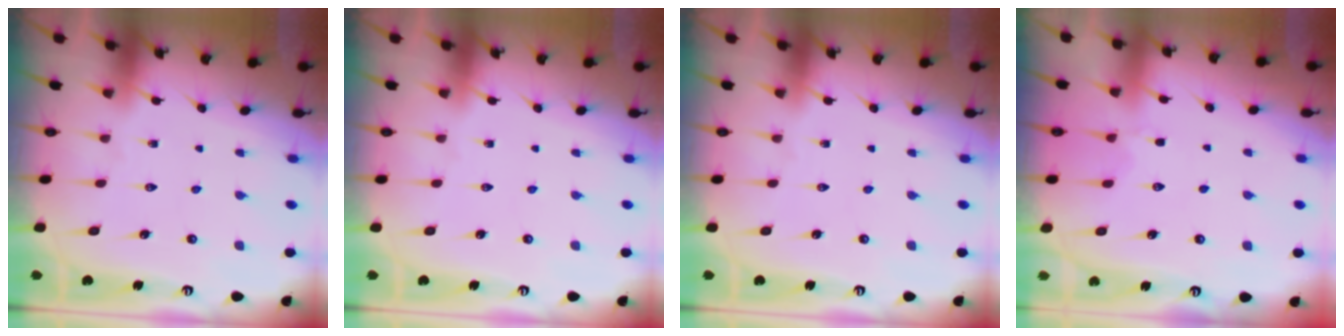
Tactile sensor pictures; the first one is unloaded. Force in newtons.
{"total": 0.0}
{"total": 0.0}
{"total": 2.6, "press": 2.4, "slide": 1.2}